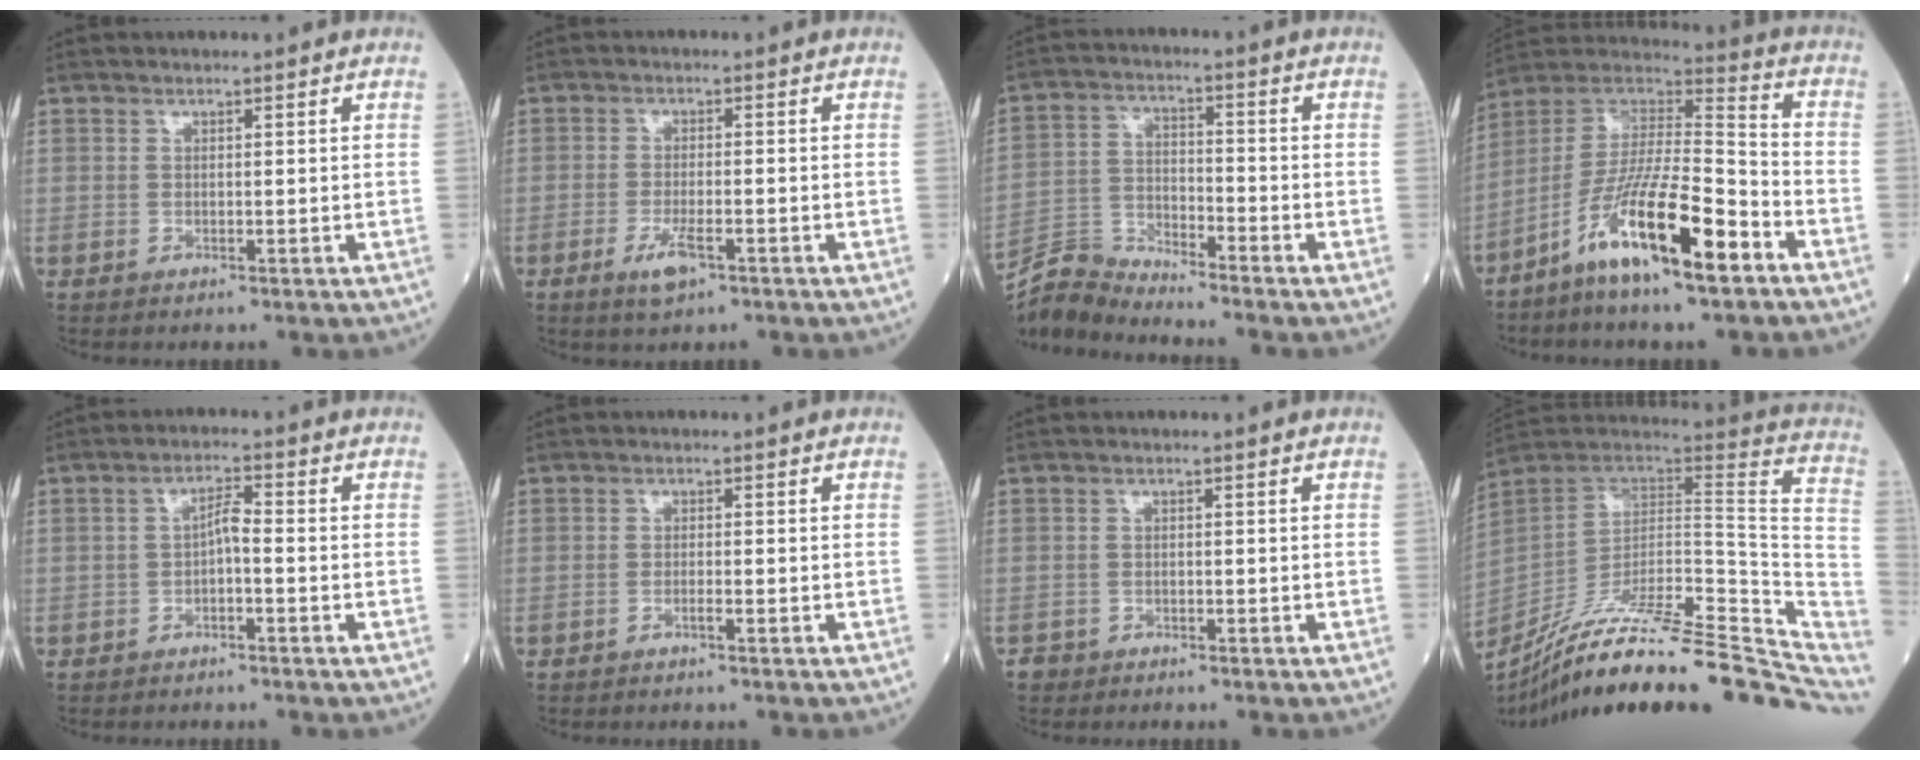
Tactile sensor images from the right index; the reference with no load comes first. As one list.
[{"total": 3.9, "force": [-2.1, 1.0, 3.2], "torque": [-0.065, -0.004, -0.037]}, {"total": 6.9, "force": [-6.8, -0.9, -0.4], "torque": [-0.003, 0.001, -0.132]}, {"total": 15.6, "force": [-8.6, 1.8, 12.9], "torque": [-0.240, -0.009, -0.156]}, {"total": 2.6, "force": [-0.8, 0.6, 2.4], "torque": [-0.040, 0.009, -0.015]}, {"total": 0.9, "force": [-0.8, -0.1, 0.5], "torque": [-0.011, 0.001, -0.014]}, {"total": 1.5, "force": [-1.3, 0.6, -0.3], "torque": [0.002, 0.001, -0.026]}, {"total": 33.4, "force": [-26.6, 5.6, 19.4], "torque": [-0.211, -0.026, -0.384]}]